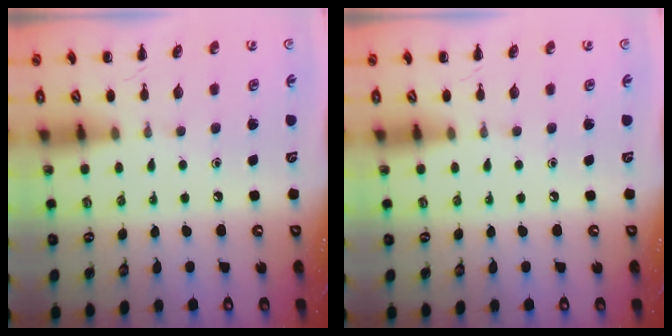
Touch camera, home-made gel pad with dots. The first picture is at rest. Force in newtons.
{"total": 0.0}